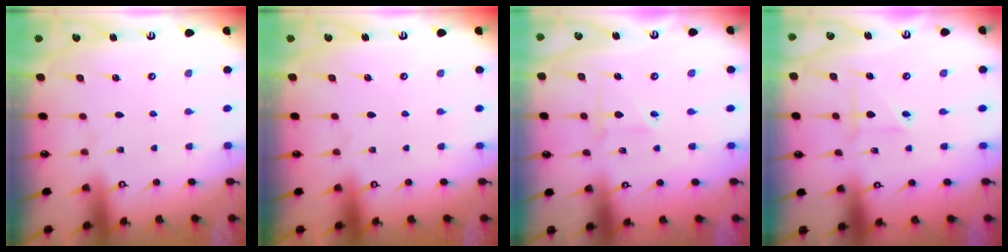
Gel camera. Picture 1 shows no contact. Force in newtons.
{"total": 0.0}
{"total": 2.5, "press": 2.3, "slide": 0.8}
{"total": 4.0, "press": 3.8, "slide": 1.2}